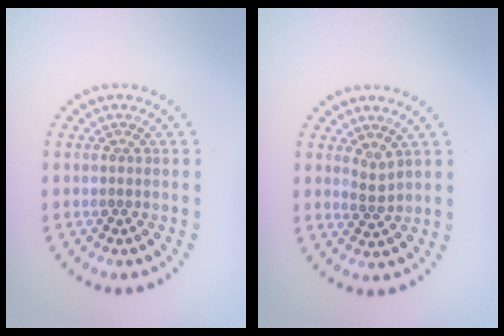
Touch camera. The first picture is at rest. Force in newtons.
{"total": 1.4, "press": 0.9, "slide": 1.0}